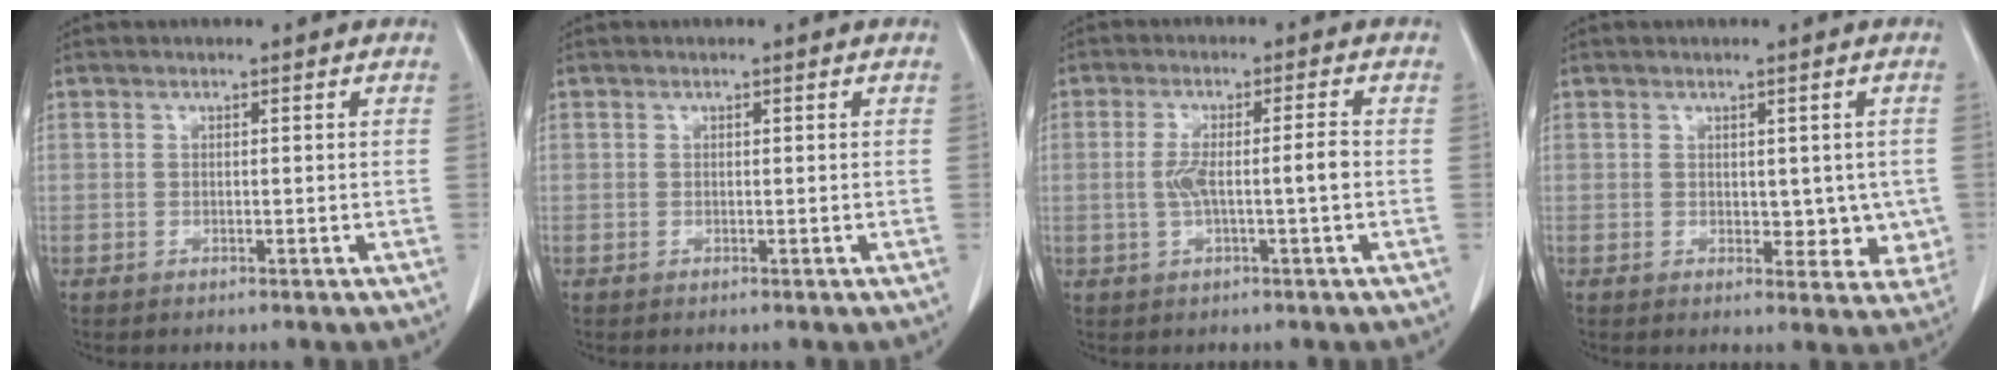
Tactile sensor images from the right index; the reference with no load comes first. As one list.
[{"total": 0.0}, {"total": 5.2, "force": [-0.7, 0.2, 5.2], "torque": [-0.104, 0.010, -0.008]}, {"total": 5.0, "force": [0.1, 3.2, 3.9], "torque": [-0.022, -0.004, 0.007]}]